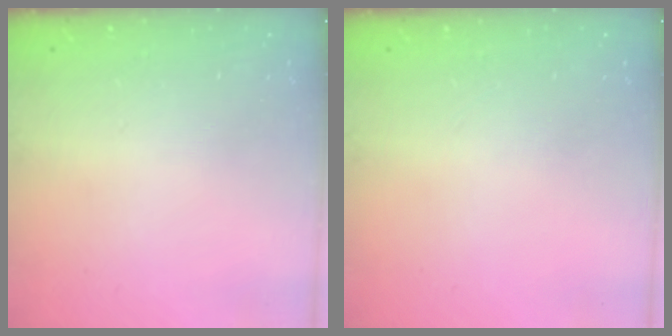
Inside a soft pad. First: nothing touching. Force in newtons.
{"total": 0.0}